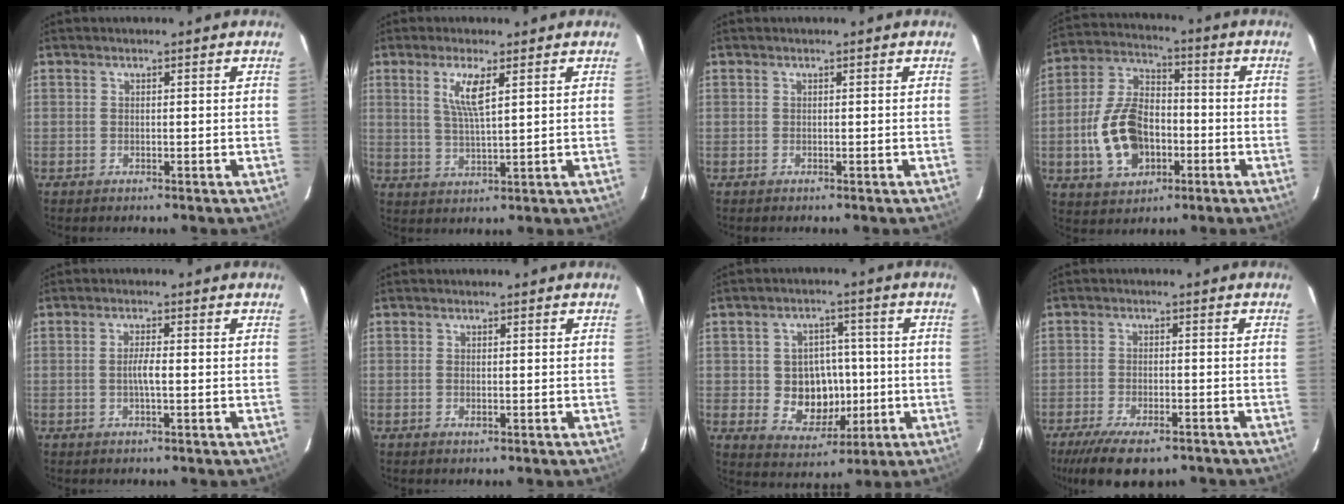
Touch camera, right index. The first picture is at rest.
{"total": 5.5, "force": [2.3, 0.7, 5.0], "torque": [-0.098, -0.005, 0.046]}
{"total": 0.0}
{"total": 14.4, "force": [-3.7, 9.4, 10.2], "torque": [-0.216, 0.019, -0.055]}
{"total": 2.5, "force": [-0.4, 0.2, 2.5], "torque": [-0.047, 0.001, -0.009]}
{"total": 0.8, "force": [-0.2, 0.5, 0.6], "torque": [-0.012, -0.001, -0.004]}
{"total": 9.6, "force": [-1.2, 8.2, 4.8], "torque": [-0.103, 0.009, 0.000]}
{"total": 13.0, "force": [-9.7, 4.5, 7.3], "torque": [-0.164, -0.037, -0.153]}